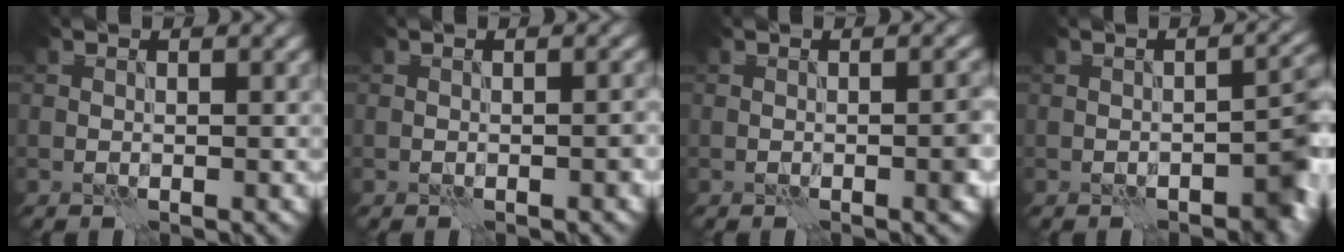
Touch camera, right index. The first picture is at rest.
{"total": 0.6, "force": [-0.4, 0.1, 0.5], "torque": [-0.007, 0.004, -0.005]}
{"total": 1.5, "force": [-0.5, 0.2, 1.4], "torque": [-0.021, 0.003, -0.009]}
{"total": 4.4, "force": [-2.0, 1.9, 3.4], "torque": [-0.029, 0.014, -0.026]}